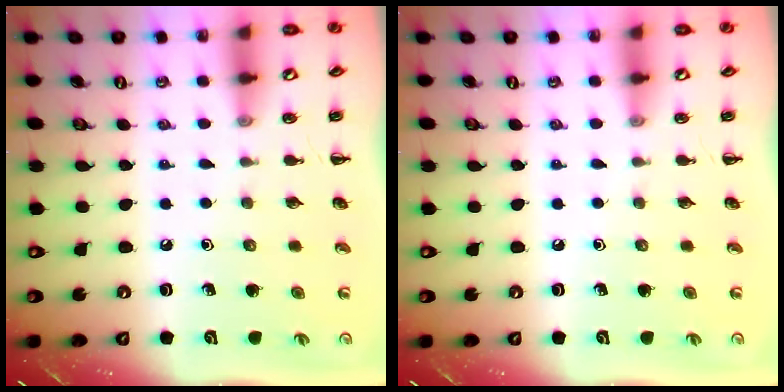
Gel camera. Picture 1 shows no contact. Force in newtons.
{"total": 0.0}